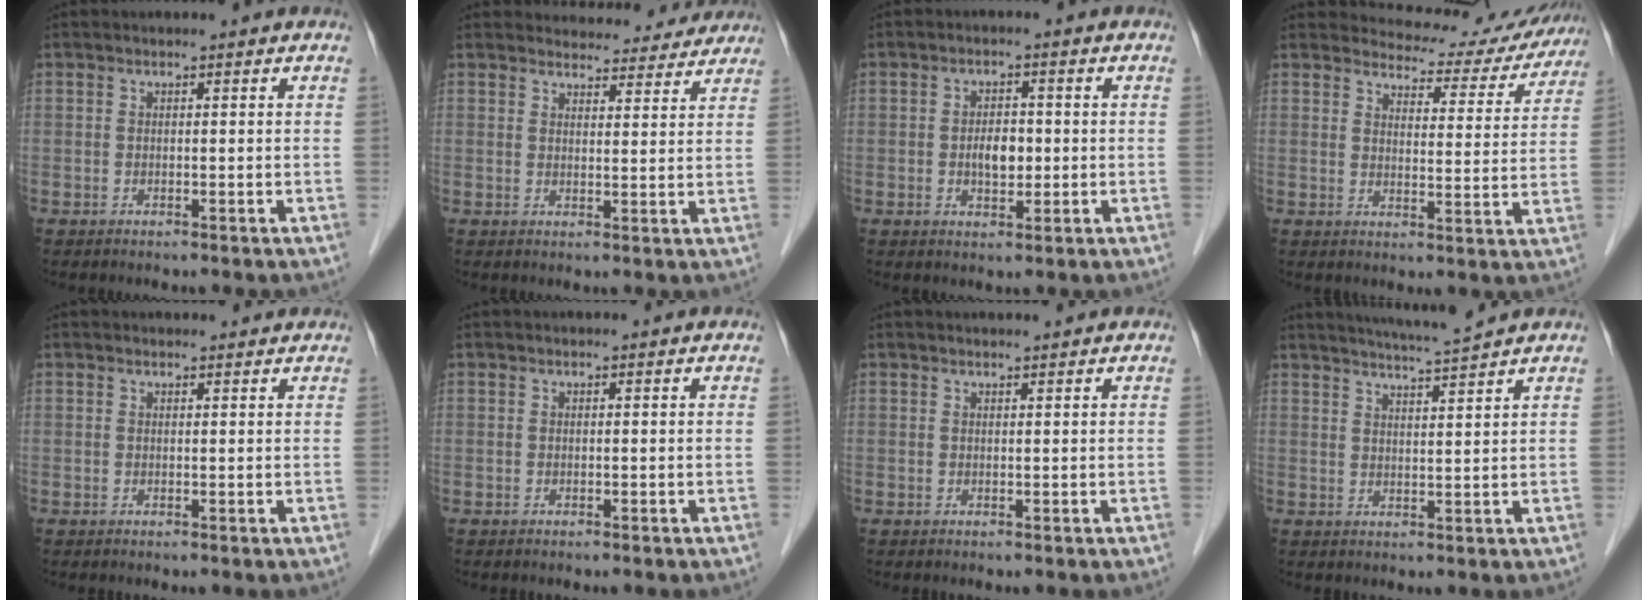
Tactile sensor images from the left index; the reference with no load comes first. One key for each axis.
{"total": 10.0, "fx": 9.6, "fy": 2.6, "fz": 1.0, "tx": 0.011, "ty": 0.007, "tz": 0.104}
{"total": 3.5, "fx": -0.3, "fy": 2.0, "fz": 2.9, "tx": -0.050, "ty": 0.003, "tz": -0.001}
{"total": 13.0, "fx": 12.5, "fy": 3.5, "fz": 1.1, "tx": 0.005, "ty": -0.018, "tz": 0.134}
{"total": 2.2, "fx": 2.1, "fy": 0.5, "fz": 0.2, "tx": -0.010, "ty": 0.011, "tz": 0.027}
{"total": 0.0}
{"total": 1.2, "fx": 1.1, "fy": -0.1, "fz": 0.3, "tx": -0.006, "ty": 0.004, "tz": 0.023}
{"total": 5.6, "fx": 5.1, "fy": -1.4, "fz": 1.8, "tx": -0.036, "ty": -0.002, "tz": 0.086}